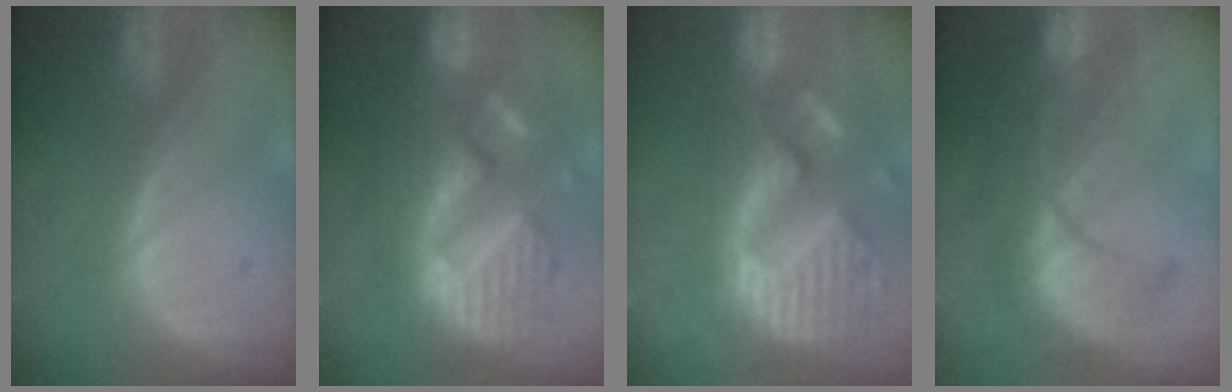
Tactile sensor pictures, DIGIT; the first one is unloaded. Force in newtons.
{"total": 13.1, "press": 13.0, "slide": 1.4}
{"total": 14.4, "press": 12.0, "slide": 7.9}
{"total": 9.9, "press": 9.3, "slide": 3.5}